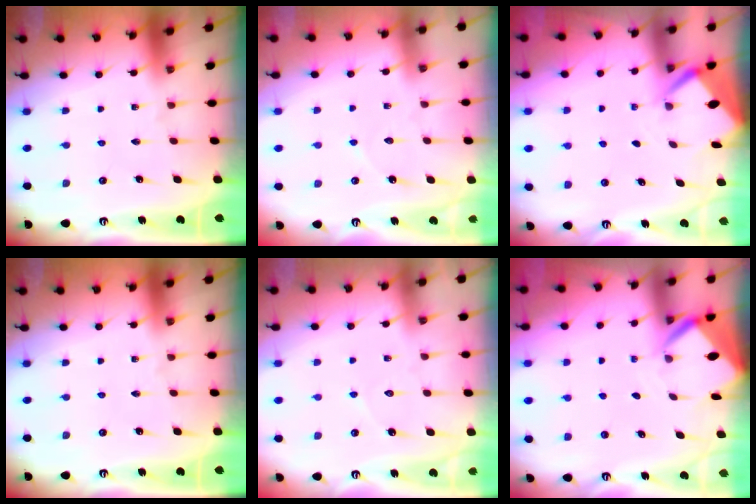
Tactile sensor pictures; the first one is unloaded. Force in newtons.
{"total": 3.0, "press": 3.0, "slide": 0.3}
{"total": 2.7, "press": 2.7, "slide": 0.3}
{"total": 0.0}
{"total": 4.3, "press": 4.3, "slide": 0.3}
{"total": 3.9, "press": 3.9, "slide": 0.3}